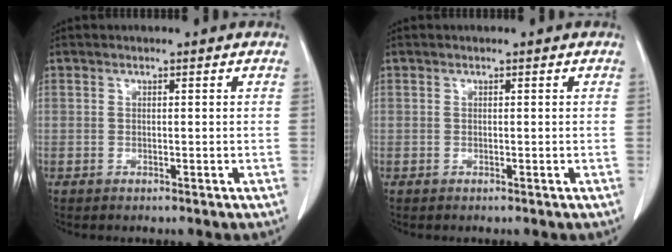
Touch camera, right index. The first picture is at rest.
{"total": 0.0}